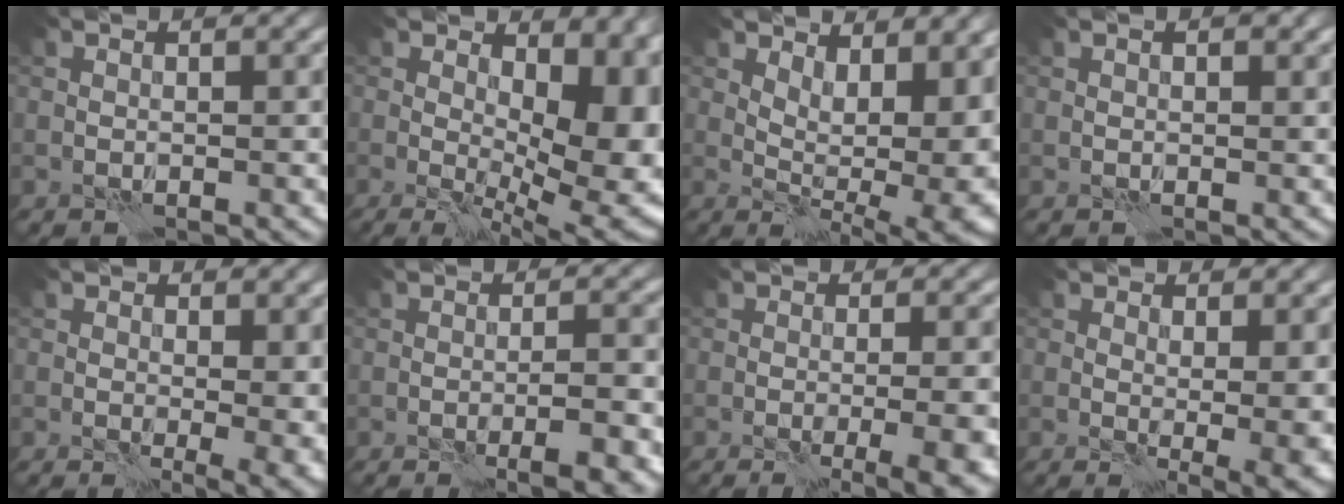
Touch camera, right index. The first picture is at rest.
{"total": 12.3, "force": [1.7, 6.1, 10.5], "torque": [-0.102, -0.003, 0.033]}
{"total": 10.7, "force": [2.4, 5.2, 9.0], "torque": [-0.095, -0.002, 0.047]}
{"total": 2.1, "force": [0.8, 1.0, 1.7], "torque": [-0.011, 0.002, 0.010]}
{"total": 5.5, "force": [0.9, 2.4, 4.8], "torque": [-0.036, -0.010, 0.022]}
{"total": 4.4, "force": [-1.3, 1.0, 4.0], "torque": [-0.045, -0.001, -0.016]}
{"total": 7.7, "force": [-1.8, 2.4, 7.0], "torque": [-0.054, 0.000, -0.013]}
{"total": 6.1, "force": [0.6, 2.2, 5.7], "torque": [-0.059, -0.015, 0.019]}